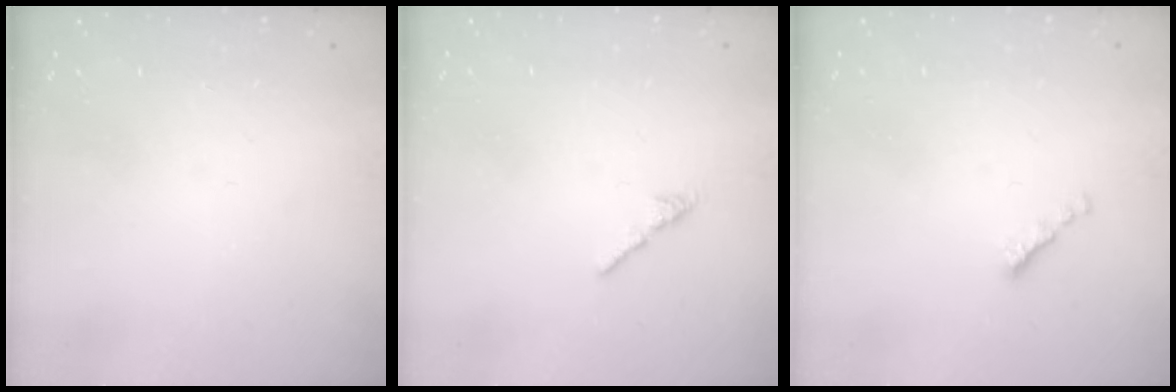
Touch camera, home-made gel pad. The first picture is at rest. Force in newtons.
{"total": 0.8, "press": 0.7, "slide": 0.5}
{"total": 1.5, "press": 1.4, "slide": 0.5}